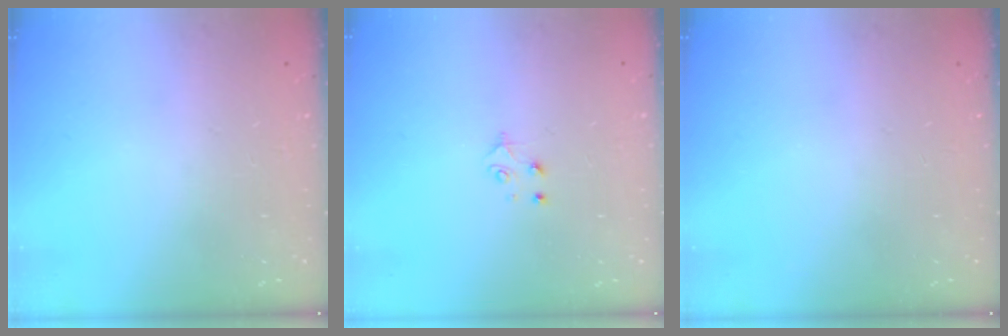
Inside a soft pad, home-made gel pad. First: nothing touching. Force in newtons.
{"total": 4.0, "press": 3.9, "slide": 0.4}
{"total": 0.0}